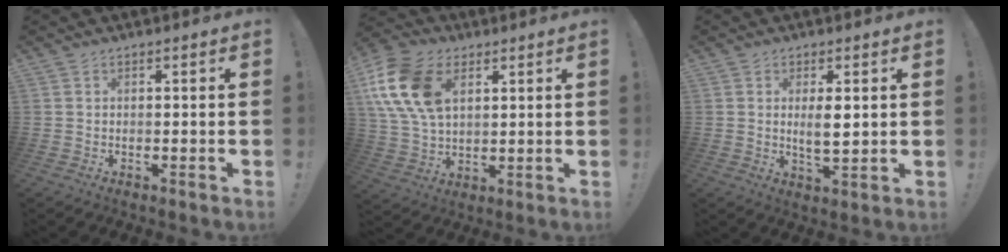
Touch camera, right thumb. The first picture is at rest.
{"total": 19.2, "force": [6.8, 13.0, 12.3], "torque": [-0.253, -0.016, 0.128]}
{"total": 5.0, "force": [1.2, 1.6, 4.6], "torque": [-0.073, -0.013, 0.014]}